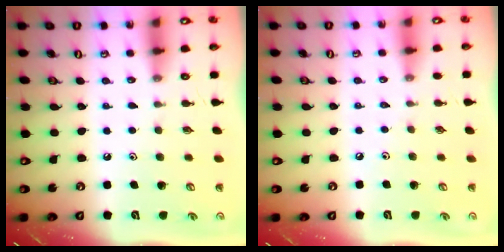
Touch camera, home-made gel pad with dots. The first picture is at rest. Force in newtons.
{"total": 2.0, "press": 1.9, "slide": 0.4}